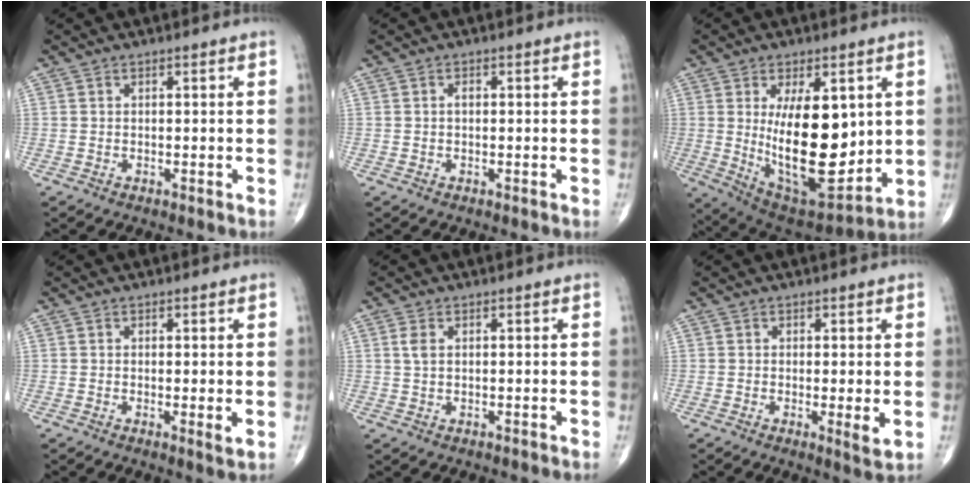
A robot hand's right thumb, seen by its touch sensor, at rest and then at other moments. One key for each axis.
{"total": 0.9, "fx": 0.0, "fy": 0.6, "fz": 0.8, "tx": -0.007, "ty": 0.004, "tz": -0.001}
{"total": 20.8, "fx": 1.7, "fy": 9.6, "fz": 18.3, "tx": -0.265, "ty": -0.041, "tz": 0.051}
{"total": 1.8, "fx": 0.1, "fy": 0.3, "fz": 1.8, "tx": -0.033, "ty": -0.009, "tz": -0.002}
{"total": 2.3, "fx": 0.7, "fy": 1.3, "fz": 1.7, "tx": -0.035, "ty": 0.004, "tz": 0.015}
{"total": 3.1, "fx": -0.1, "fy": 0.5, "fz": 3.0, "tx": -0.052, "ty": -0.014, "tz": -0.007}